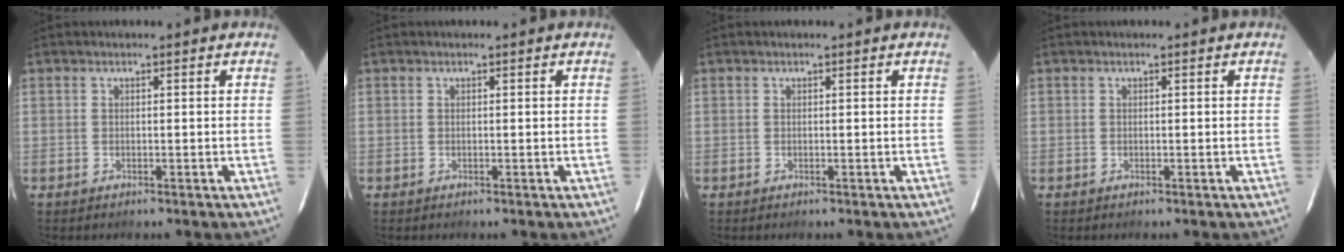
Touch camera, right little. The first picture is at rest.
{"total": 0.0}
{"total": 0.0}
{"total": 0.0}